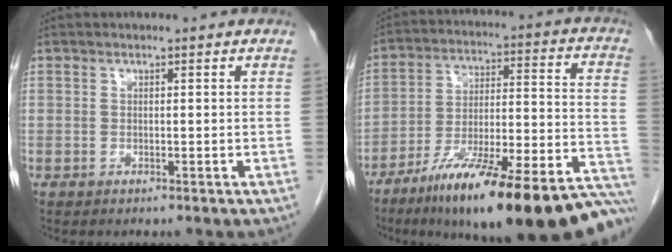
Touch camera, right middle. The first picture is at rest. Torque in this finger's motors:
{"motor_torque": [1.07, -1.07, 0.44, 0.21]}